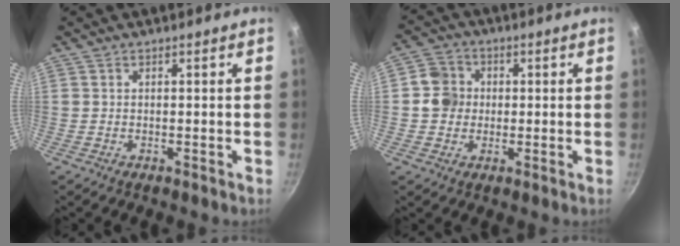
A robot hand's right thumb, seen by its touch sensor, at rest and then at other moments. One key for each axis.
{"total": 6.4, "fx": 0.1, "fy": 5.9, "fz": 2.6, "tx": -0.028, "ty": 0.011, "tz": -0.005}